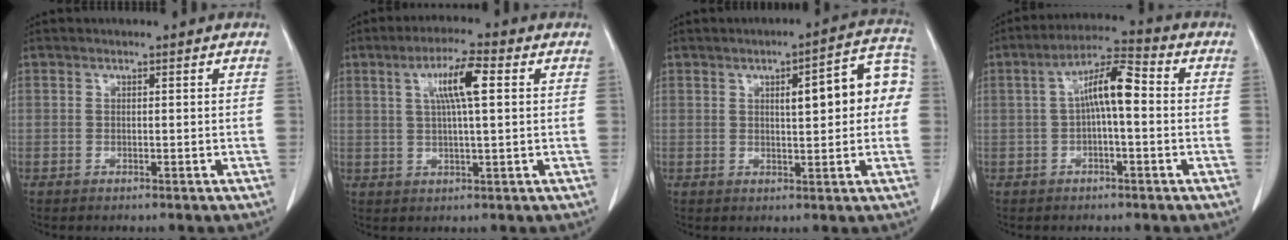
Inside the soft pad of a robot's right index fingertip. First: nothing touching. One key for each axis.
{"total": 7.0, "fx": 2.1, "fy": 0.6, "fz": 6.7, "tx": -0.122, "ty": 0.010, "tz": 0.036}
{"total": 10.0, "fx": 1.4, "fy": 2.5, "fz": 9.6, "tx": -0.122, "ty": 0.034, "tz": 0.018}
{"total": 7.6, "fx": 0.3, "fy": 1.6, "fz": 7.4, "tx": -0.136, "ty": 0.027, "tz": 0.001}